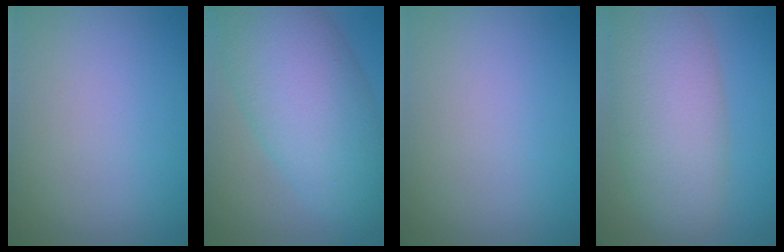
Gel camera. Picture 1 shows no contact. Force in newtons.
{"total": 11.1, "press": 11.0, "slide": 0.3}
{"total": 0.0}
{"total": 8.1, "press": 8.1, "slide": 0.6}